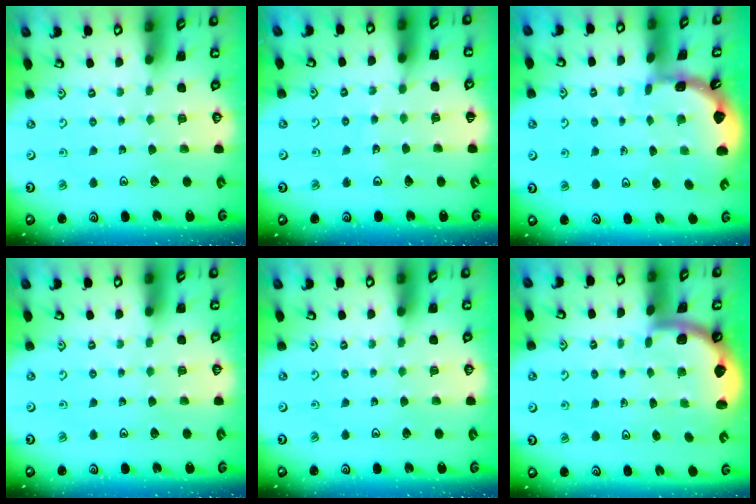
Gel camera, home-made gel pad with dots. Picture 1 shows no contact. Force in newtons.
{"total": 2.7, "press": 2.7, "slide": 0.3}
{"total": 1.8, "press": 1.8, "slide": 0.1}
{"total": 0.0}
{"total": 0.0}
{"total": 1.6, "press": 1.6, "slide": 0.1}